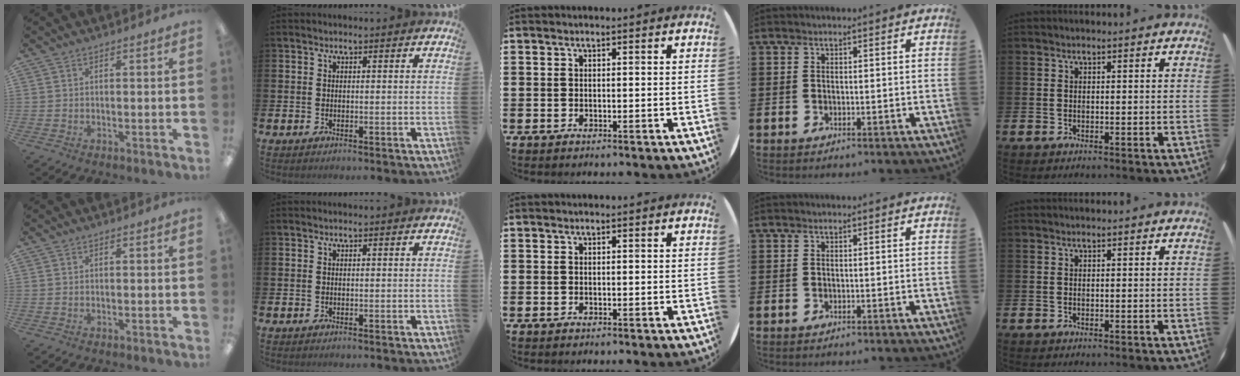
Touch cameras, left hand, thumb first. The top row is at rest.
{}